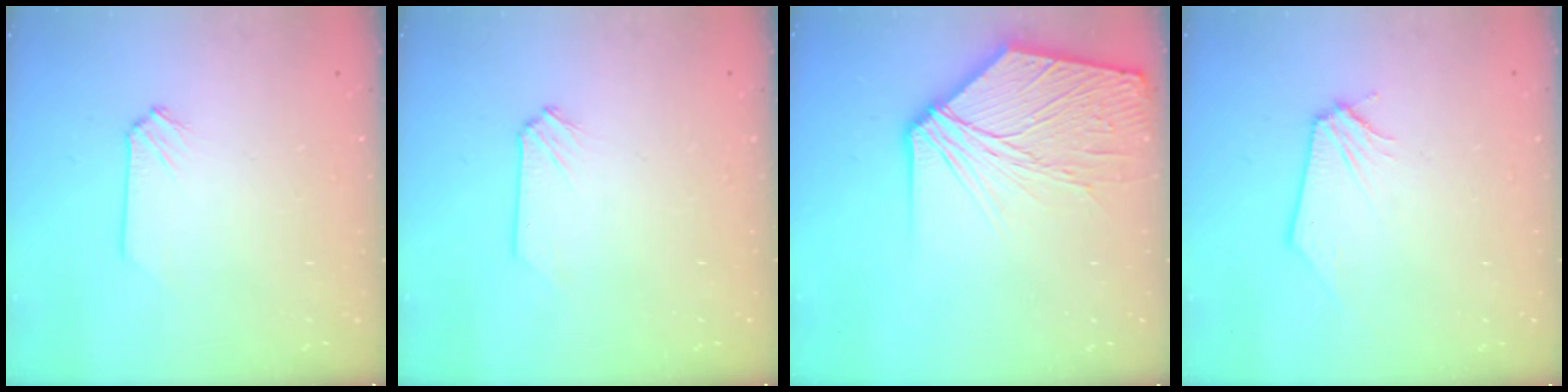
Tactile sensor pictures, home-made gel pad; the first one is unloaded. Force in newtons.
{"total": 0.0}
{"total": 14.5, "press": 14.4, "slide": 1.9}
{"total": 0.0}